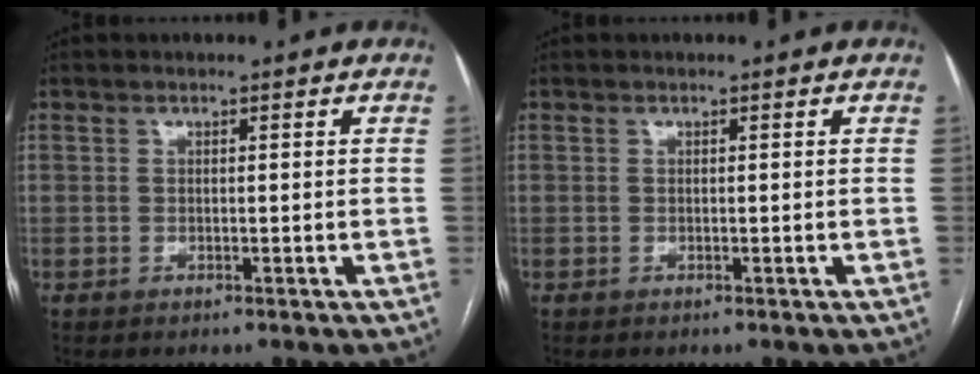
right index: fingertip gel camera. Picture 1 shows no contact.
{"total": 0.0}